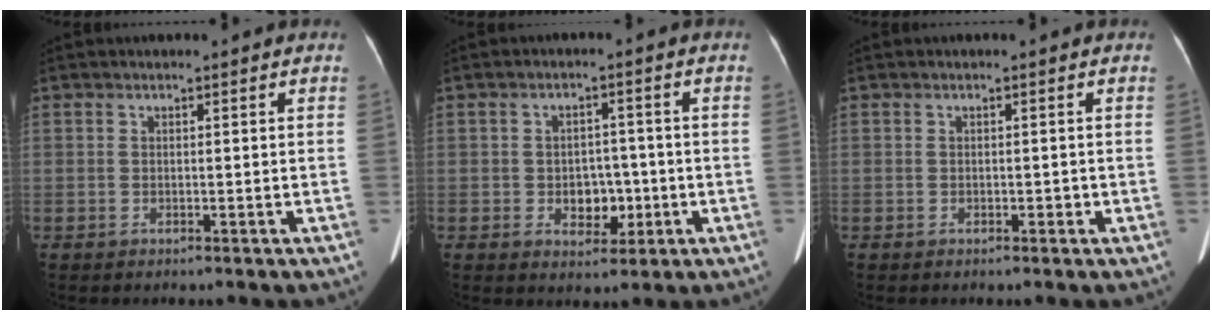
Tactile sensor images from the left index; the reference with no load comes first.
{"total": 4.8, "force": [-1.0, 3.4, 3.2], "torque": [-0.045, 0.009, -0.007]}
{"total": 0.5, "force": [-0.2, 0.4, 0.4], "torque": [-0.003, 0.002, -0.004]}